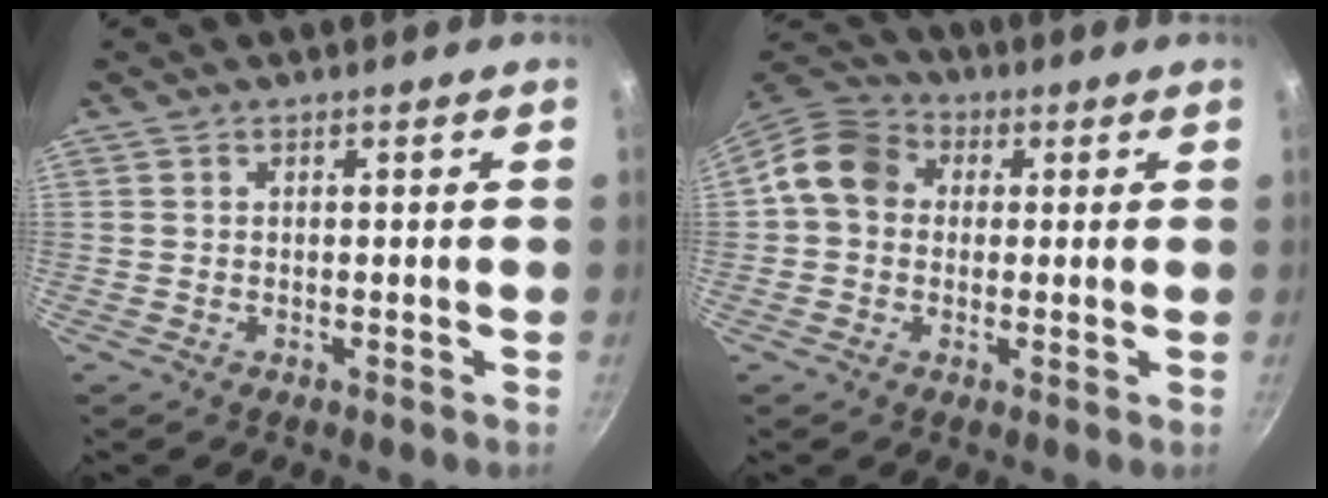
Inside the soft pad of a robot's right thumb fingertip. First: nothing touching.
{"total": 8.9, "force": [1.1, 7.5, 4.7], "torque": [-0.057, 0.022, -0.003]}